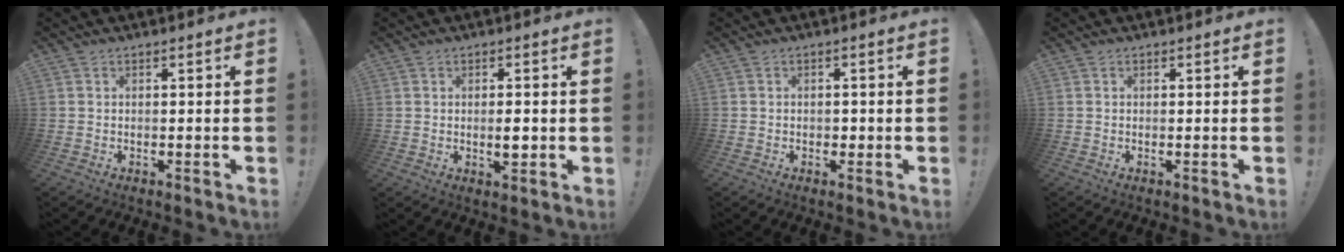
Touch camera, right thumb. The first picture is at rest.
{"total": 4.0, "force": [-0.2, 3.1, 2.6], "torque": [-0.021, -0.003, -0.006]}
{"total": 1.6, "force": [-0.7, 1.2, 0.7], "torque": [-0.016, 0.006, -0.012]}
{"total": 0.0}